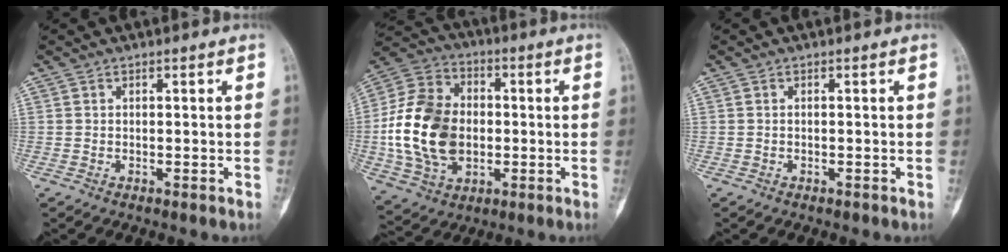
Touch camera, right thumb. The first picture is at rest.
{"total": 19.0, "force": [-1.3, 13.8, 13.0], "torque": [-0.235, 0.015, -0.020]}
{"total": 0.0}